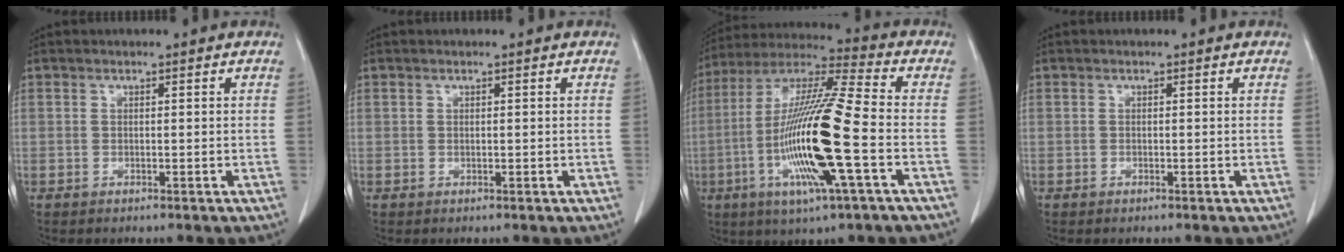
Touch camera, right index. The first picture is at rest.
{"total": 0.0}
{"total": 18.7, "force": [-4.7, 0.6, 18.1], "torque": [-0.366, -0.012, -0.092]}
{"total": 0.0}